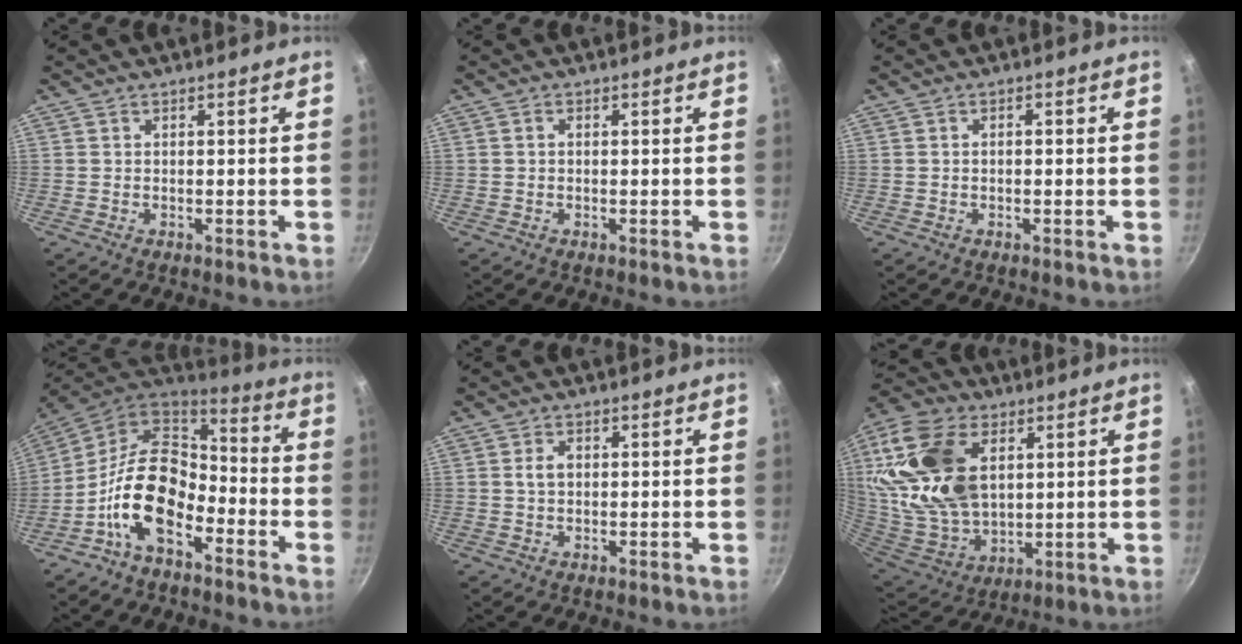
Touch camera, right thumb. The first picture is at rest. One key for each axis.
{"total": 0.7, "fx": 0.0, "fy": 0.6, "fz": 0.5, "tx": -0.008, "ty": 0.005, "tz": 0.001}
{"total": 1.0, "fx": -0.1, "fy": 0.5, "fz": 0.8, "tx": -0.015, "ty": 0.005, "tz": -0.002}
{"total": 16.7, "fx": -6.3, "fy": 10.0, "fz": 11.8, "tx": -0.195, "ty": 0.061, "tz": -0.134}
{"total": 2.6, "fx": 0.3, "fy": 1.8, "fz": 1.8, "tx": -0.026, "ty": 0.006, "tz": 0.005}
{"total": 24.2, "fx": 6.8, "fy": 15.4, "fz": 17.4, "tx": -0.337, "ty": -0.024, "tz": 0.134}